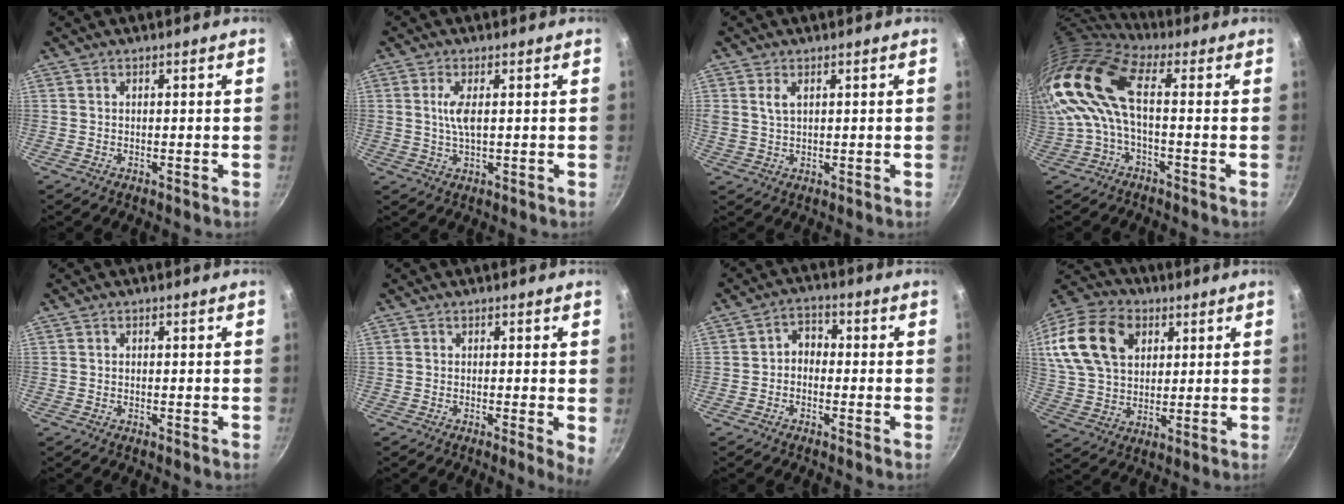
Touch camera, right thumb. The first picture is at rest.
{"total": 3.8, "force": [0.6, 1.1, 3.6], "torque": [-0.079, -0.001, 0.012]}
{"total": 2.8, "force": [1.1, 1.6, 2.0], "torque": [-0.035, -0.005, 0.021]}
{"total": 15.3, "force": [0.5, 6.7, 13.7], "torque": [-0.290, 0.016, -0.004]}
{"total": 0.0}
{"total": 3.3, "force": [-0.3, 0.6, 3.3], "torque": [-0.041, -0.009, -0.008]}
{"total": 3.6, "force": [-1.0, 2.8, 2.1], "torque": [-0.018, 0.022, -0.027]}
{"total": 21.0, "force": [7.1, 14.8, 13.2], "torque": [-0.250, 0.011, 0.126]}